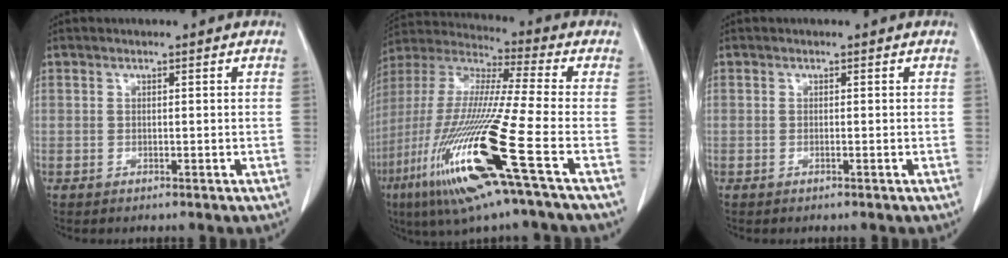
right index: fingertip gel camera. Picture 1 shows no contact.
{"total": 21.0, "force": [-8.6, -0.4, 19.1], "torque": [-0.424, -0.046, -0.176]}
{"total": 0.0}